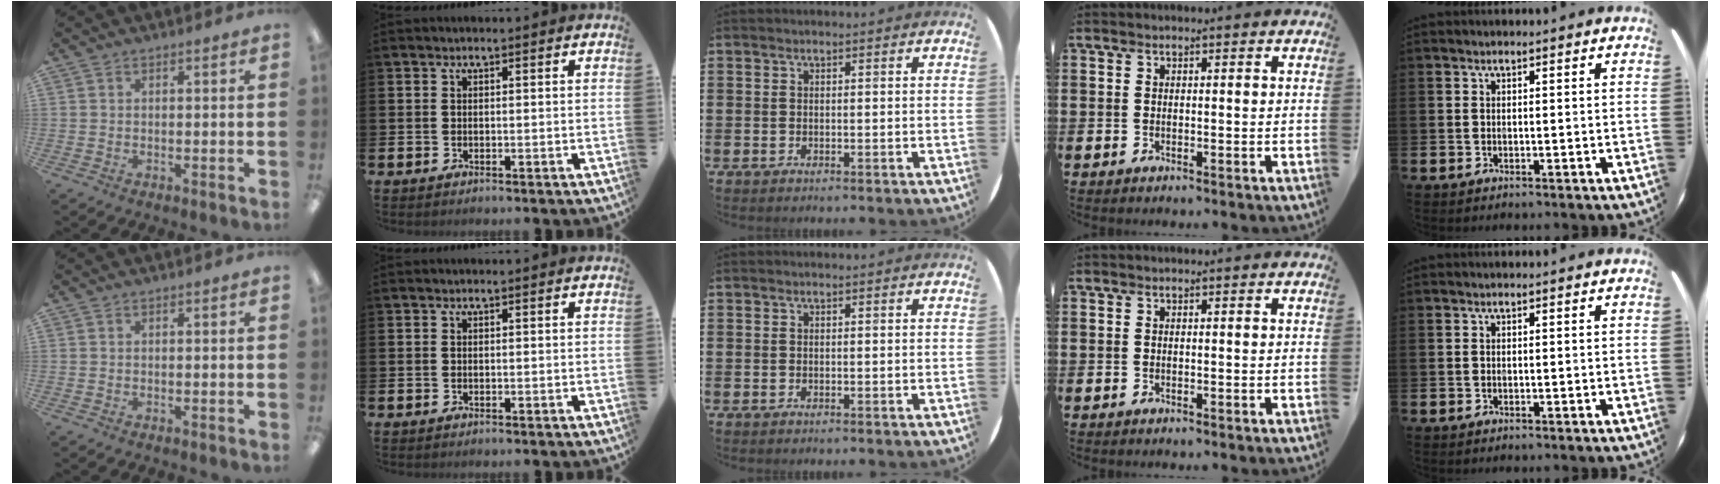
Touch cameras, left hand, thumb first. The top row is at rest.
{}